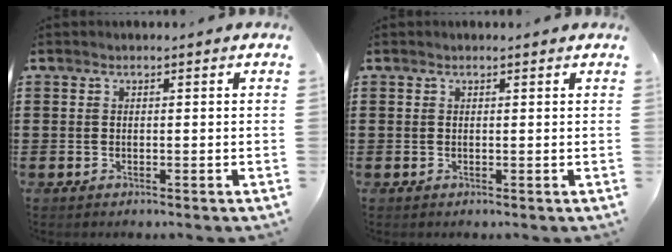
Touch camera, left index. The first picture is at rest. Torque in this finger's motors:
{"motor_torque": [-0.26, -0.59, -0.01, 0.00]}